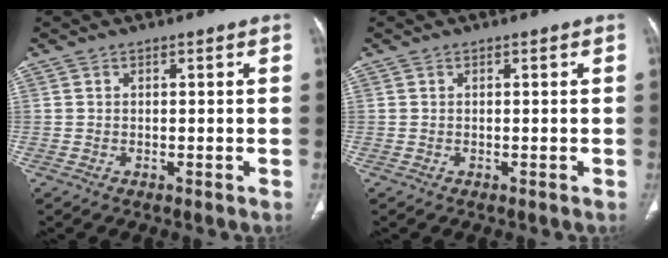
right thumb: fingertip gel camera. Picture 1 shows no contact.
{"total": 0.0}